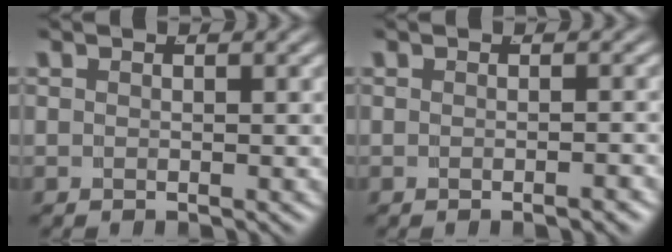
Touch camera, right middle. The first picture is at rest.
{"total": 0.9, "force": [-0.8, 0.0, 0.5], "torque": [-0.005, 0.012, -0.019]}